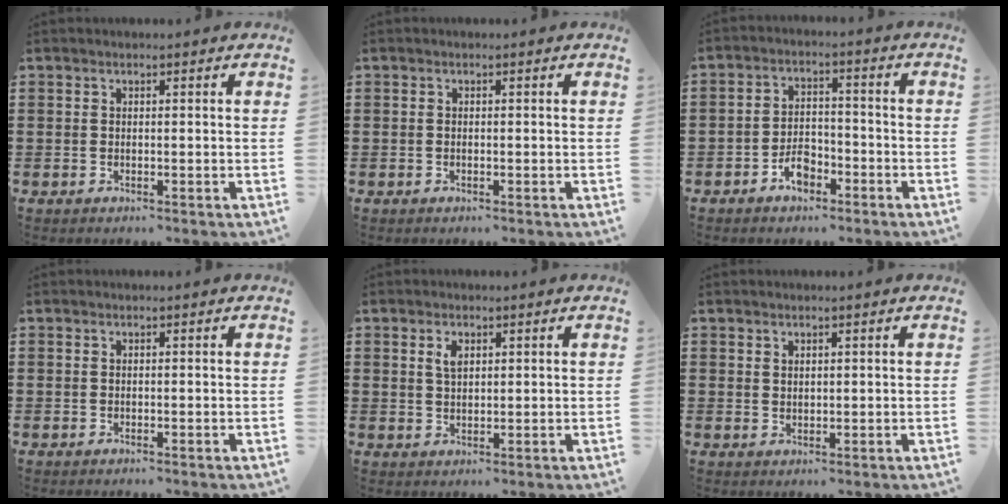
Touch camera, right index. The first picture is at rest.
{"total": 0.0}
{"total": 4.4, "force": [-2.9, 2.2, 2.4], "torque": [-0.047, 0.004, -0.055]}
{"total": 0.0}
{"total": 2.3, "force": [1.0, 1.2, 1.7], "torque": [-0.037, 0.005, 0.018]}
{"total": 1.3, "force": [1.1, 0.6, 0.2], "torque": [-0.005, 0.002, 0.022]}